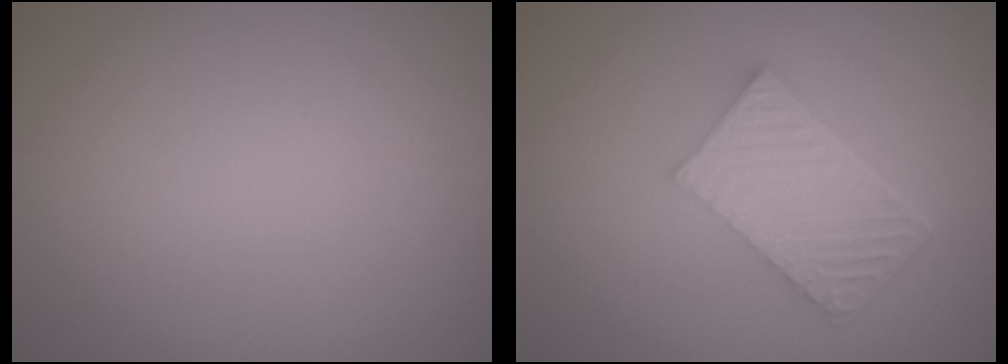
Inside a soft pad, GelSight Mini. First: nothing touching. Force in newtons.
{"total": 6.2, "press": 4.2, "slide": 4.6}